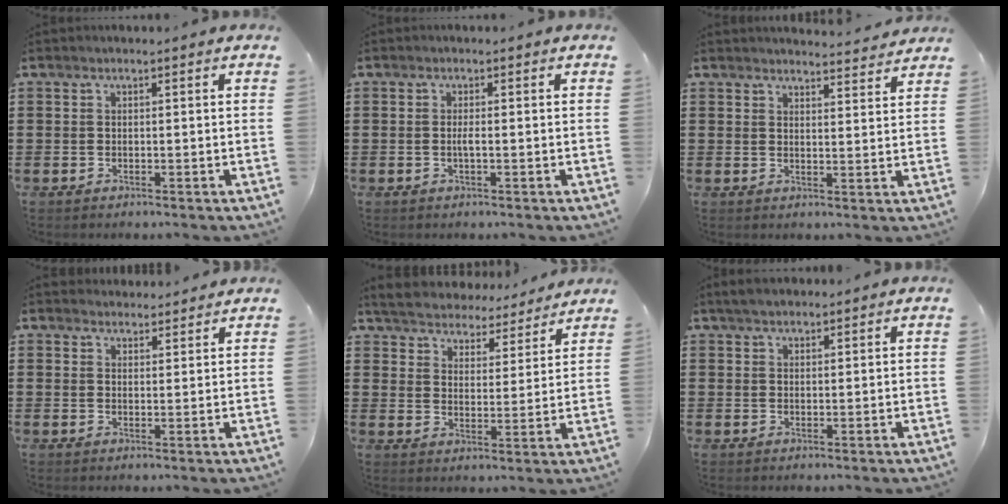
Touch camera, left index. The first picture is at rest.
{"total": 1.1, "force": [-0.2, 0.0, 1.1], "torque": [-0.021, -0.003, -0.003]}
{"total": 3.4, "force": [3.4, 0.1, 0.1], "torque": [-0.005, -0.019, 0.061]}
{"total": 2.6, "force": [2.6, 0.5, -0.1], "torque": [-0.005, -0.005, 0.050]}
{"total": 5.0, "force": [5.0, 0.1, -0.4], "torque": [-0.022, -0.040, 0.084]}
{"total": 2.2, "force": [1.9, 0.7, 0.8], "torque": [-0.021, 0.006, 0.037]}